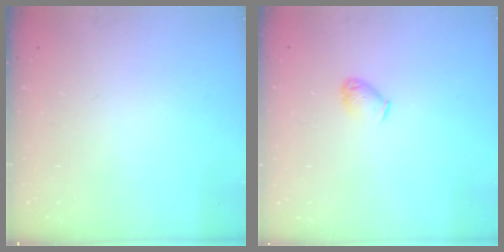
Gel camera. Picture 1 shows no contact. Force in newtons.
{"total": 4.7, "press": 4.6, "slide": 0.9}